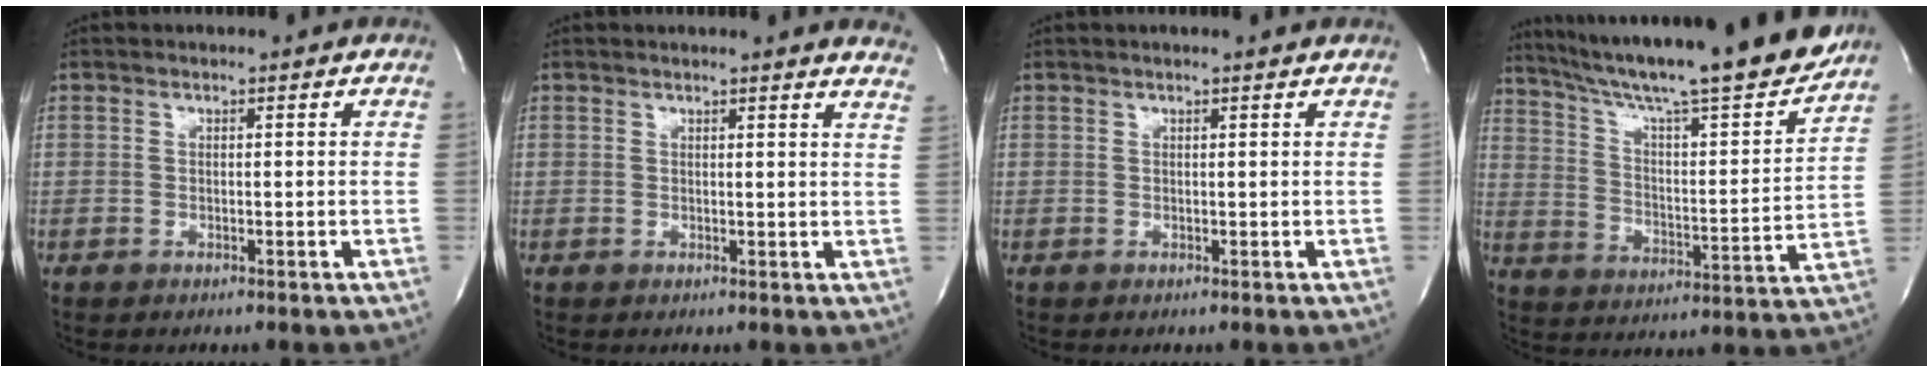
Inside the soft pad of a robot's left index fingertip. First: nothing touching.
{"total": 8.7, "force": [8.3, 0.3, 2.8], "torque": [-0.024, -0.032, 0.065]}
{"total": 1.3, "force": [1.1, -0.3, 0.7], "torque": [-0.015, 0.008, 0.019]}
{"total": 24.2, "force": [21.0, 0.6, 12.0], "torque": [-0.202, -0.035, 0.308]}